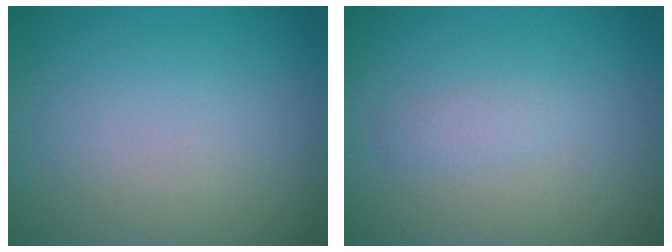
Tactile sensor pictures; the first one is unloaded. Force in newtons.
{"total": 1.0, "press": 1.0, "slide": 0.0}